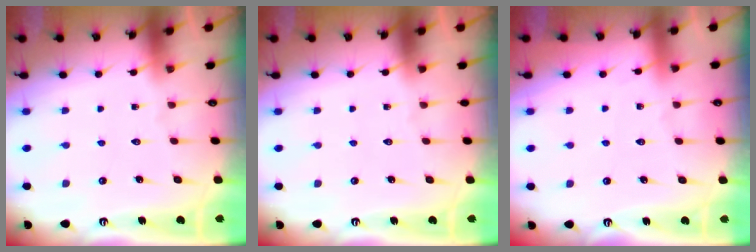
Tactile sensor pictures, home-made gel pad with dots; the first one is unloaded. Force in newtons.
{"total": 0.0}
{"total": 2.1, "press": 2.1, "slide": 0.3}